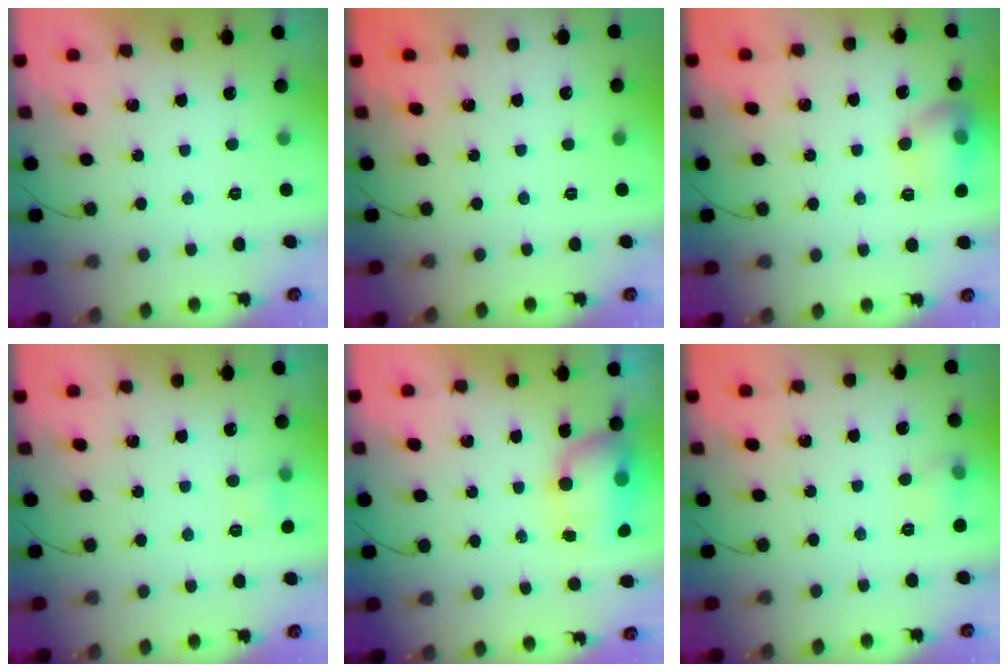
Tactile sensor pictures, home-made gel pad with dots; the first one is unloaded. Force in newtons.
{"total": 0.0}
{"total": 11.8, "press": 11.7, "slide": 0.9}
{"total": 3.4, "press": 3.2, "slide": 1.1}
{"total": 12.0, "press": 9.1, "slide": 7.8}
{"total": 5.8, "press": 5.6, "slide": 1.4}